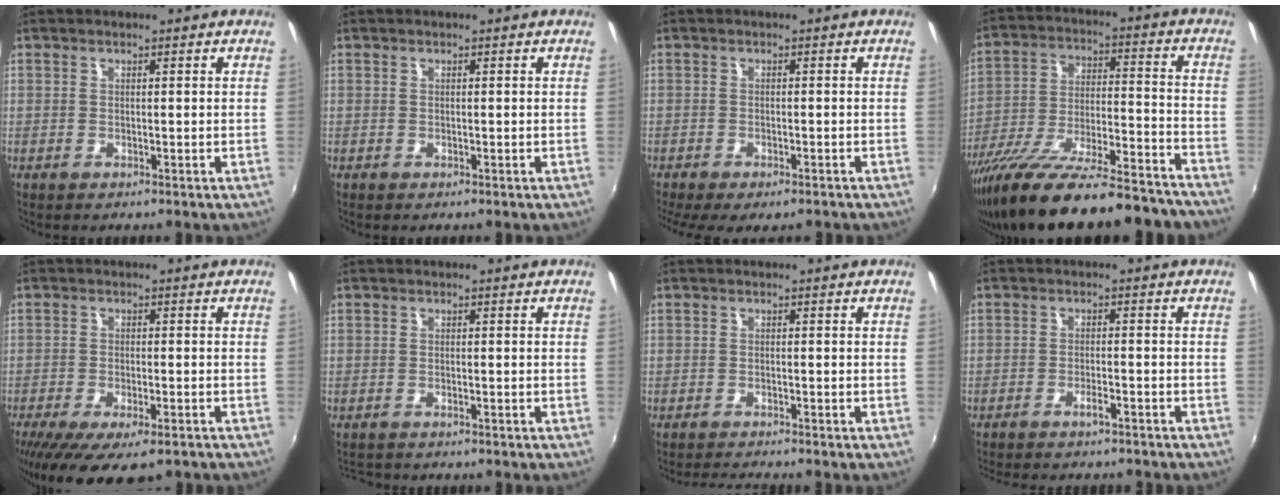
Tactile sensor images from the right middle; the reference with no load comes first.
{"total": 0.0}
{"total": 6.6, "force": [-5.0, 1.8, 3.8], "torque": [-0.089, -0.031, -0.077]}
{"total": 27.4, "force": [-22.5, 5.7, 14.6], "torque": [-0.251, -0.059, -0.327]}
{"total": 12.4, "force": [-8.7, 3.8, 8.0], "torque": [-0.166, -0.051, -0.135]}
{"total": 2.4, "force": [-2.2, 0.7, 0.8], "torque": [-0.024, -0.009, -0.038]}
{"total": 2.9, "force": [-2.8, -0.4, 0.7], "torque": [-0.026, -0.014, -0.053]}
{"total": 4.7, "force": [-4.1, 0.9, 2.1], "torque": [-0.051, -0.006, -0.063]}